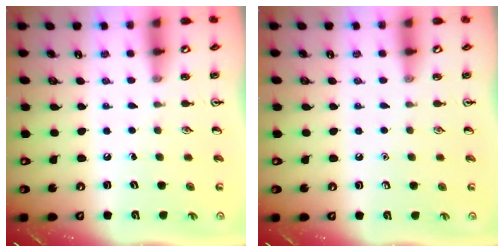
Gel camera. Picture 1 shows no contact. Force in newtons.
{"total": 0.0}